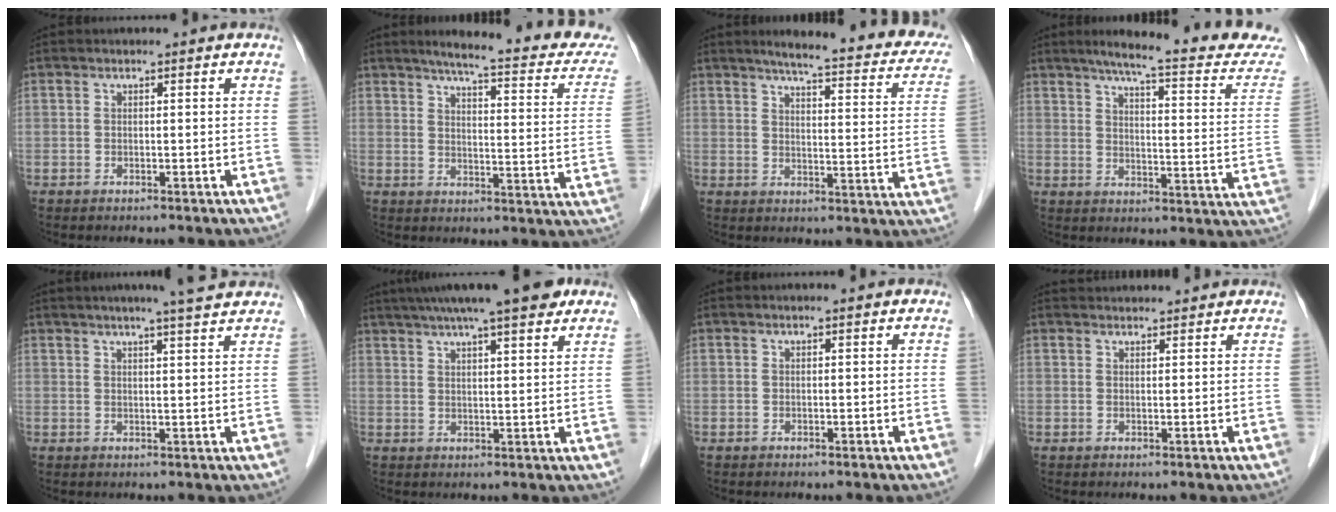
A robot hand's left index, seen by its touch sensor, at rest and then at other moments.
{"total": 19.4, "force": [16.8, 2.1, 9.5], "torque": [-0.109, -0.033, 0.192]}
{"total": 21.3, "force": [17.6, 3.2, 11.5], "torque": [-0.135, -0.018, 0.196]}
{"total": 19.5, "force": [17.4, 0.7, 8.9], "torque": [-0.114, -0.058, 0.206]}
{"total": 8.3, "force": [7.0, -0.3, 4.4], "torque": [-0.065, 0.013, 0.080]}
{"total": 14.3, "force": [11.2, 1.5, 8.8], "torque": [-0.140, 0.026, 0.156]}
{"total": 0.0}
{"total": 4.0, "force": [3.9, 0.5, 0.6], "torque": [-0.007, 0.031, 0.051]}